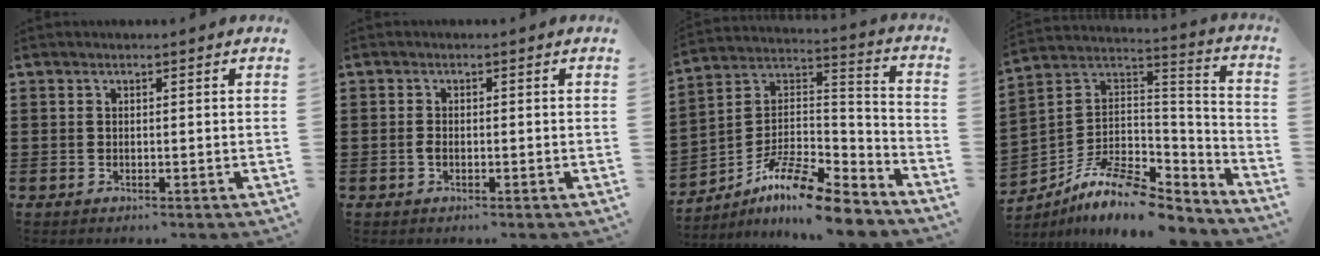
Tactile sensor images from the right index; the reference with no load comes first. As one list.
[{"total": 0.7, "force": [-0.3, 0.3, 0.6], "torque": [-0.015, -0.006, -0.004]}, {"total": 11.7, "force": [-9.4, 2.3, 6.5], "torque": [-0.131, 0.017, -0.187]}, {"total": 10.5, "force": [-8.1, 3.8, 5.5], "torque": [-0.119, 0.011, -0.160]}]